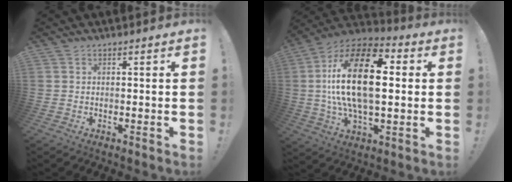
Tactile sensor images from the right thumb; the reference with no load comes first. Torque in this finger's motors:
{"motor_torque": [1.68, 3.33, 2.65, -0.12, 0.79]}